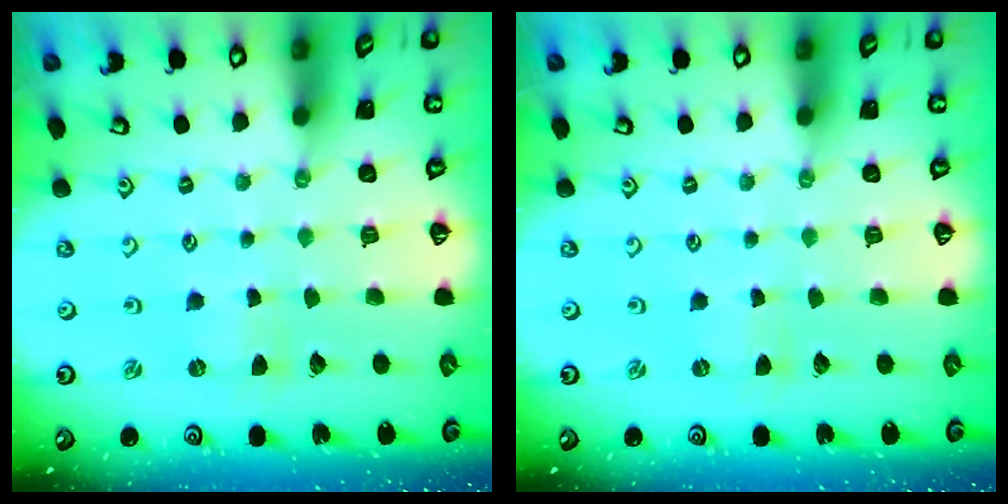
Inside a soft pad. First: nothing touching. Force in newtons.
{"total": 0.0}